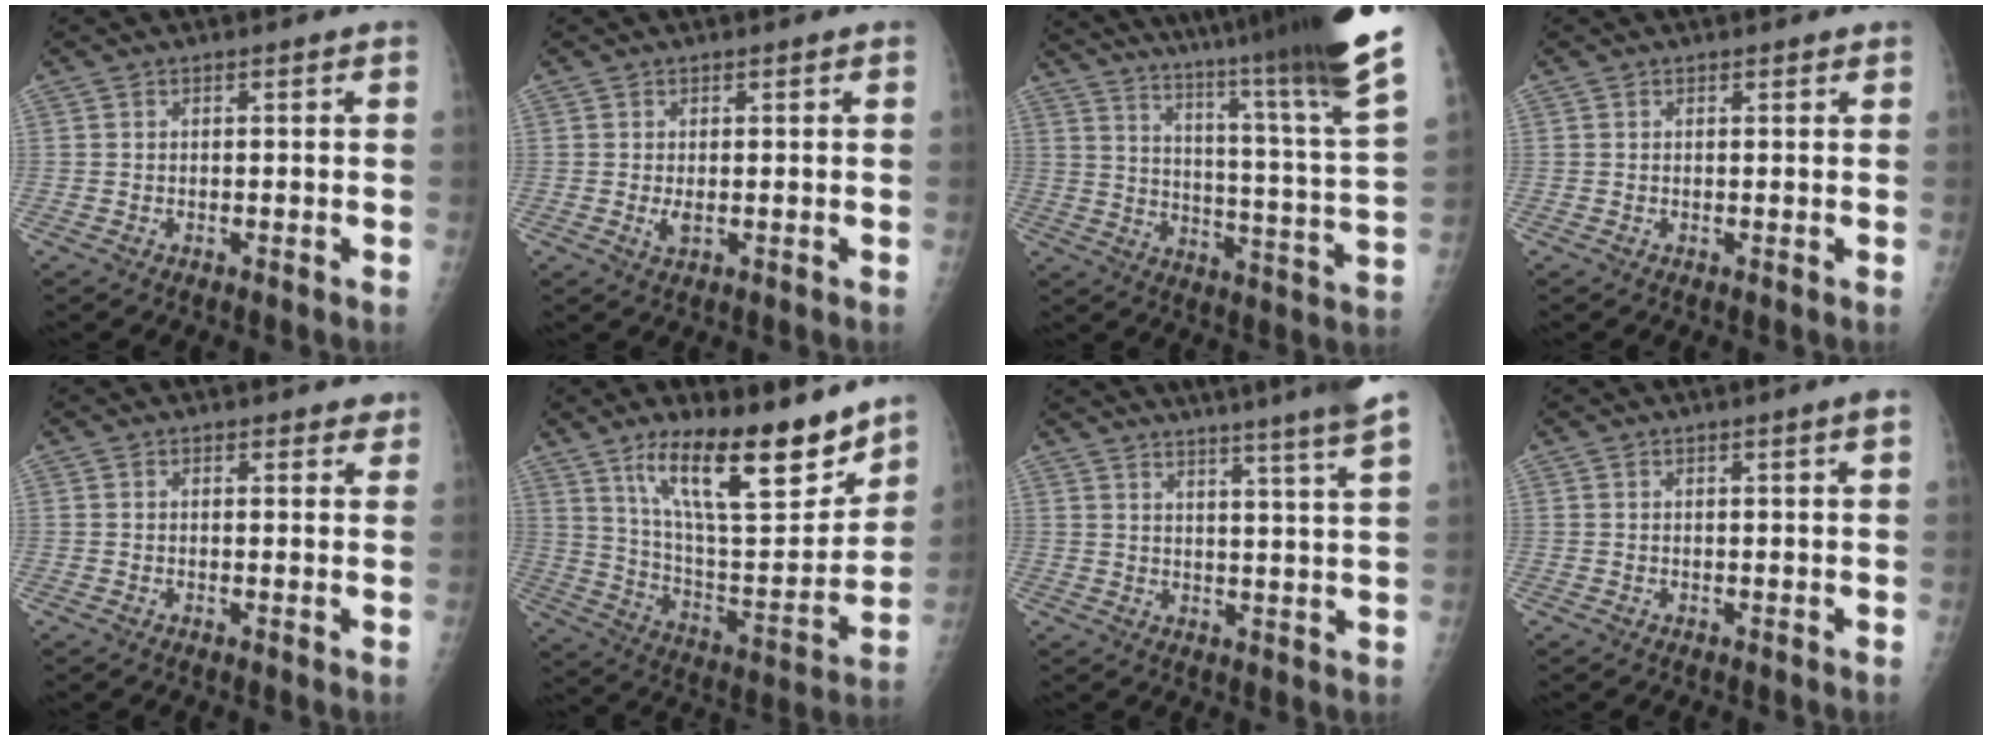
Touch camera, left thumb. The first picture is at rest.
{"total": 2.1, "force": [0.2, 0.9, 1.9], "torque": [-0.034, -0.002, 0.007]}
{"total": 31.3, "force": [24.6, 1.5, 19.2], "torque": [-0.288, -0.143, 0.339]}
{"total": 0.7, "force": [0.6, 0.3, 0.3], "torque": [-0.004, -0.003, 0.007]}
{"total": 2.5, "force": [2.0, 1.1, 1.0], "torque": [0.012, -0.008, 0.018]}
{"total": 21.9, "force": [14.8, 6.0, 15.0], "torque": [-0.211, -0.081, 0.256]}
{"total": 16.6, "force": [13.6, -1.2, 9.4], "torque": [-0.135, -0.069, 0.169]}
{"total": 1.9, "force": [1.0, -0.2, 1.6], "torque": [-0.026, -0.003, 0.014]}